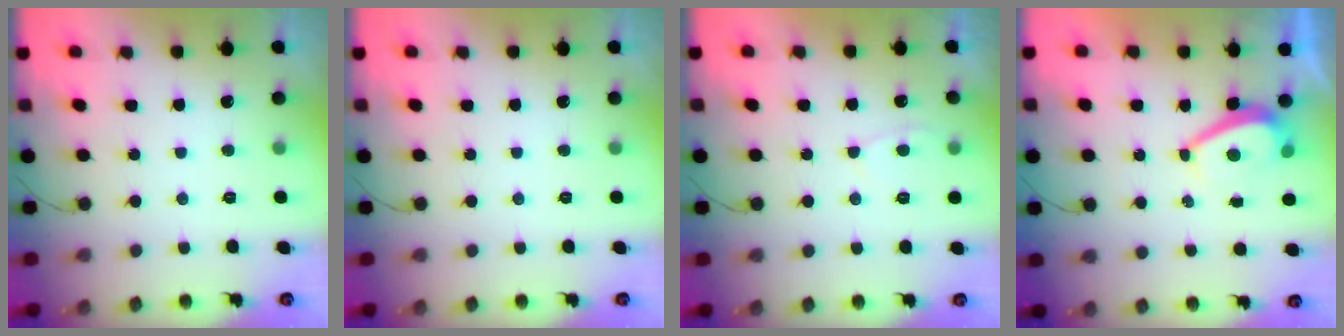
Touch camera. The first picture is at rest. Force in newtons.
{"total": 0.0}
{"total": 3.6, "press": 3.5, "slide": 0.4}
{"total": 3.0, "press": 2.9, "slide": 0.6}